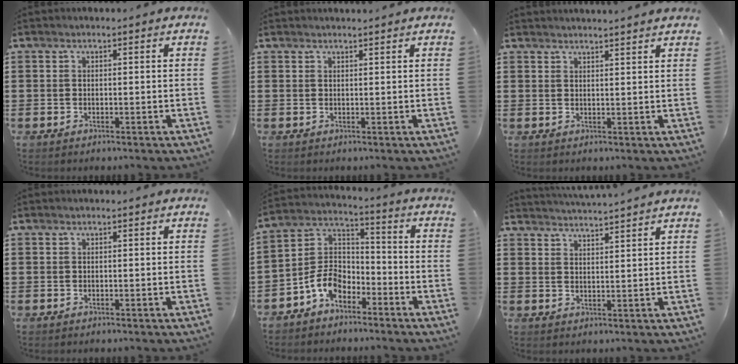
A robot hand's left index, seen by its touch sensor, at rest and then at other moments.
{"total": 1.0, "force": [0.9, -0.1, 0.2], "torque": [-0.004, -0.003, 0.019]}
{"total": 2.0, "force": [1.9, -0.5, 0.2], "torque": [-0.007, -0.003, 0.038]}
{"total": 0.0}
{"total": 7.3, "force": [-4.9, 4.2, 3.3], "torque": [-0.095, 0.004, -0.103]}
{"total": 3.1, "force": [3.0, -0.7, -0.1], "torque": [-0.008, -0.016, 0.054]}